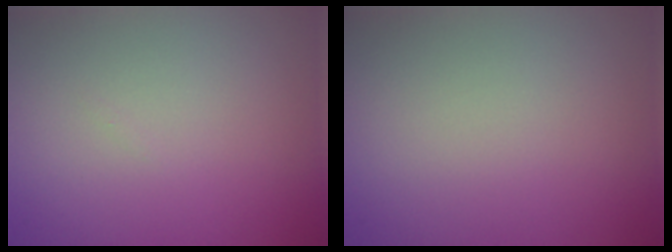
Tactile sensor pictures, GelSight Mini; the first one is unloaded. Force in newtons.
{"total": 0.0}